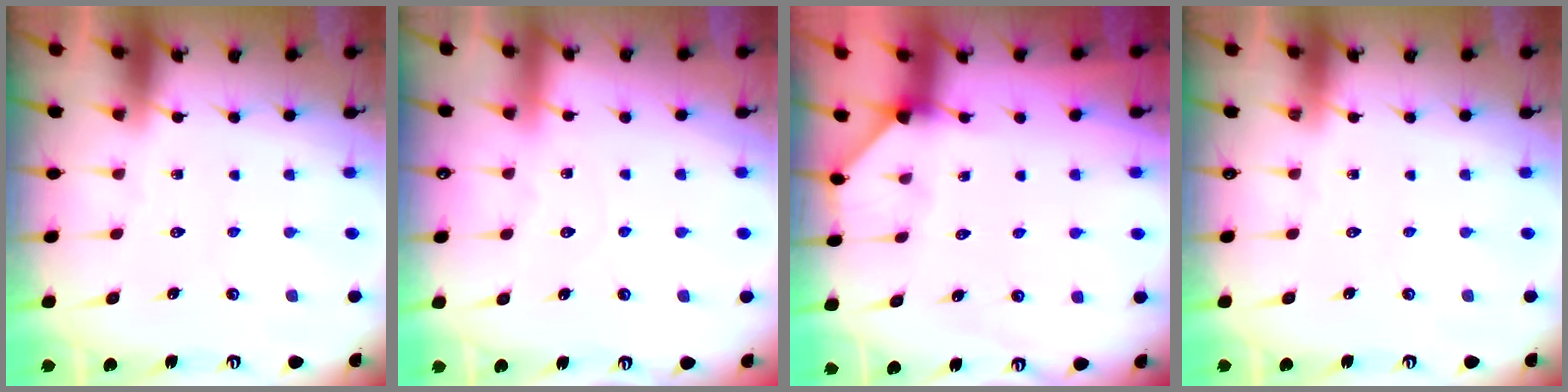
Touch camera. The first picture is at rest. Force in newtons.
{"total": 2.8, "press": 2.8, "slide": 0.4}
{"total": 2.0, "press": 2.0, "slide": 0.3}
{"total": 0.0}